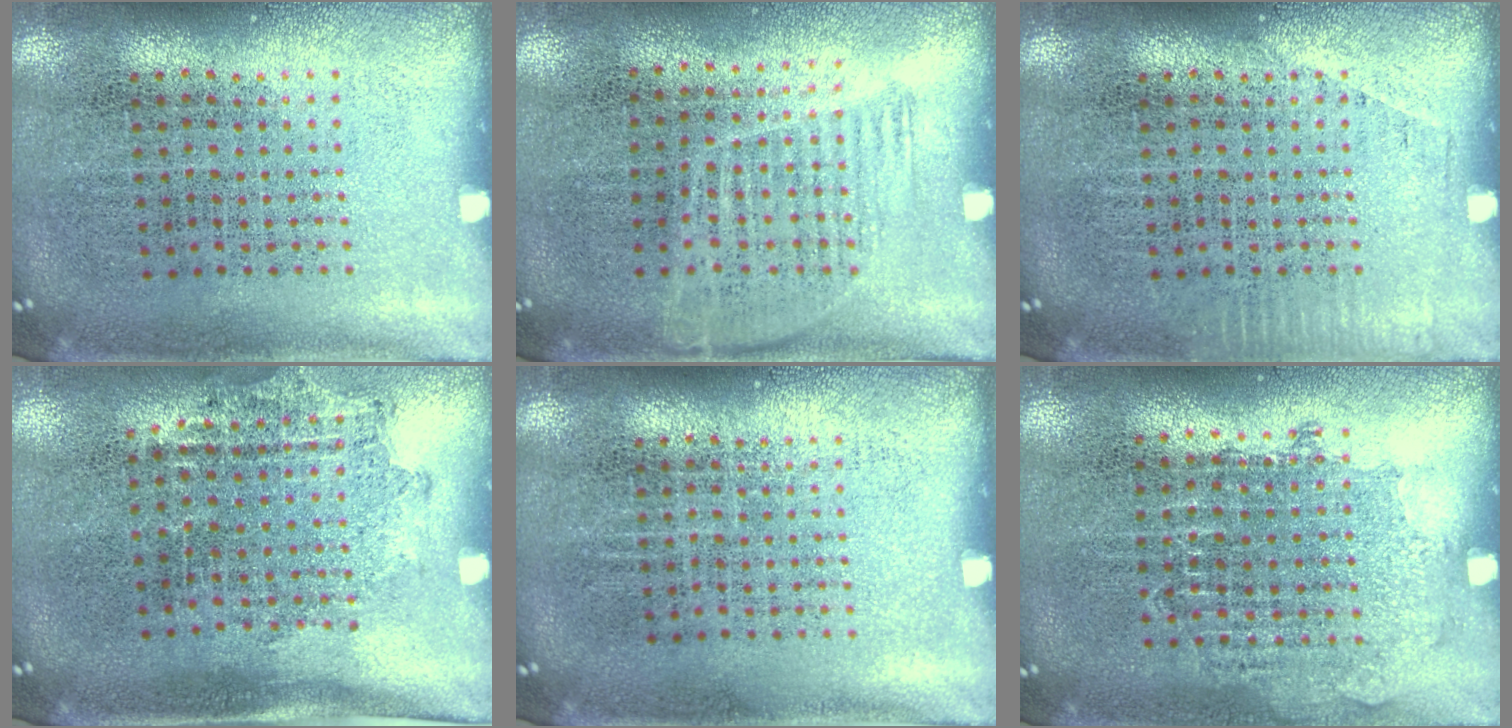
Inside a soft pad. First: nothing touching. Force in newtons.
{"total": 1.1, "press": 0.9, "slide": 0.6}
{"total": 0.7, "press": 0.7, "slide": 0.2}
{"total": 1.3, "press": 1.0, "slide": 0.9}
{"total": 0.0}
{"total": 0.8, "press": 0.8, "slide": 0.2}